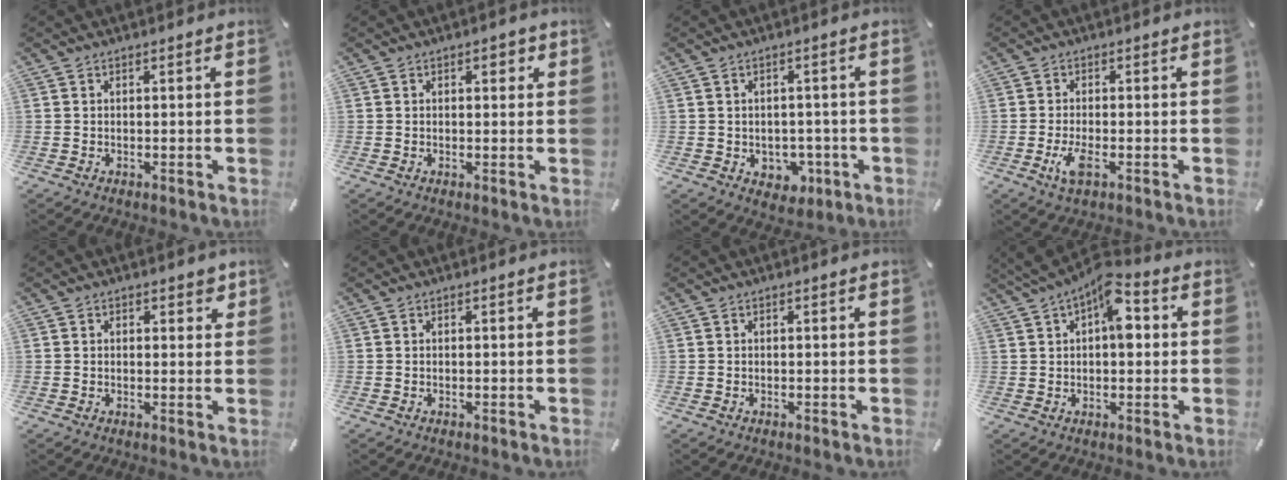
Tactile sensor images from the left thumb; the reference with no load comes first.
{"total": 2.2, "force": [0.7, 1.3, 1.6], "torque": [-0.017, 0.002, 0.006]}
{"total": 4.7, "force": [-0.8, 4.3, 1.8], "torque": [-0.011, 0.002, -0.015]}
{"total": 4.3, "force": [-1.5, 1.5, 3.8], "torque": [-0.090, -0.007, -0.031]}
{"total": 2.3, "force": [1.1, 1.5, 1.3], "torque": [-0.004, -0.002, 0.012]}
{"total": 0.0}
{"total": 0.0}
{"total": 10.4, "force": [3.5, 5.3, 8.2], "torque": [-0.108, -0.013, 0.057]}